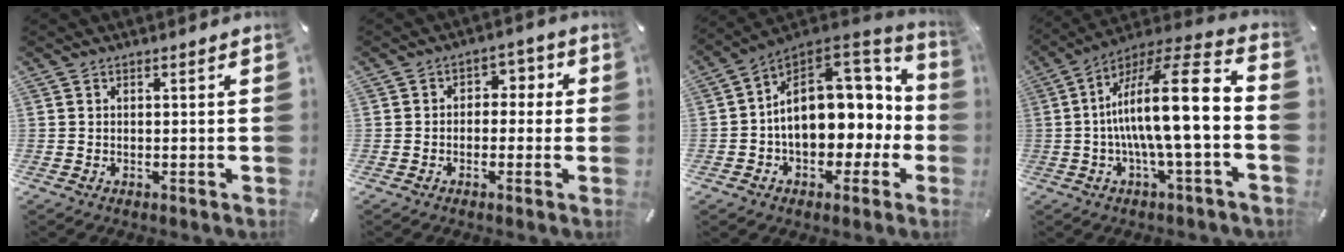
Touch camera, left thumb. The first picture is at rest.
{"total": 3.9, "force": [-1.7, 3.1, 1.6], "torque": [-0.014, 0.013, -0.040]}
{"total": 18.4, "force": [2.0, 12.8, 13.1], "torque": [-0.196, -0.014, 0.042]}
{"total": 19.7, "force": [-0.8, 4.7, 19.1], "torque": [-0.327, -0.009, -0.022]}